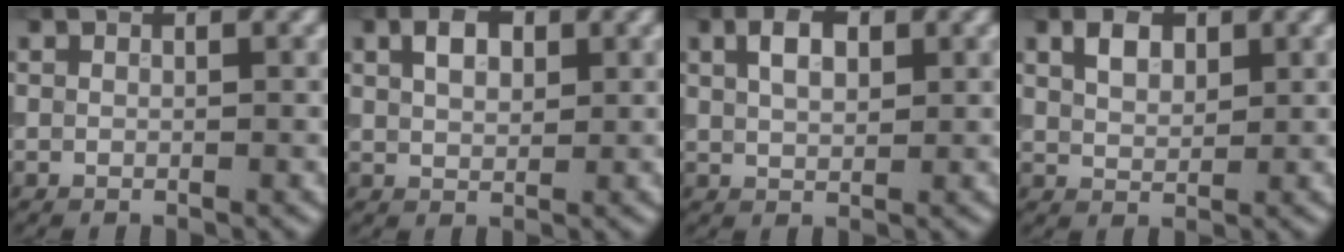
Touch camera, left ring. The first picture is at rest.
{"total": 2.7, "force": [1.0, 1.7, 1.9], "torque": [-0.036, 0.004, 0.017]}
{"total": 2.9, "force": [1.1, 1.7, 2.2], "torque": [-0.043, 0.005, 0.020]}
{"total": 2.4, "force": [1.2, 1.5, 1.5], "torque": [-0.029, 0.004, 0.023]}